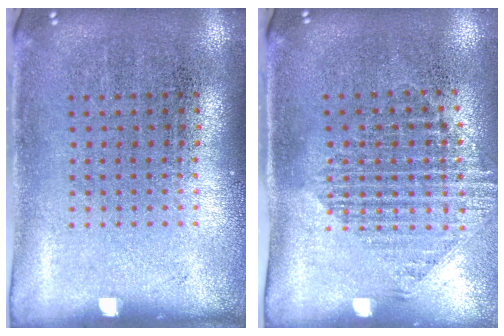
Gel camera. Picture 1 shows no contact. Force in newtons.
{"total": 1.5, "press": 1.2, "slide": 0.9}